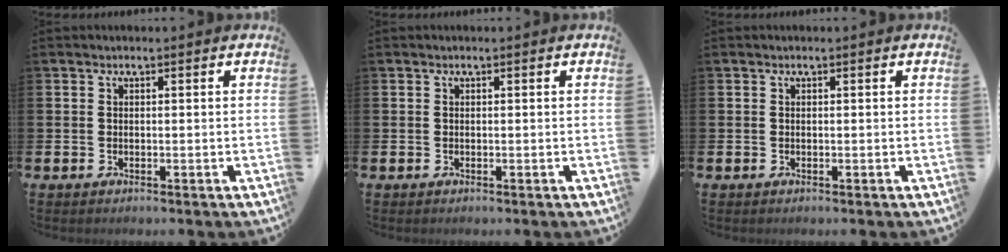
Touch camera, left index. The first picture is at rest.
{"total": 0.0}
{"total": 0.0}